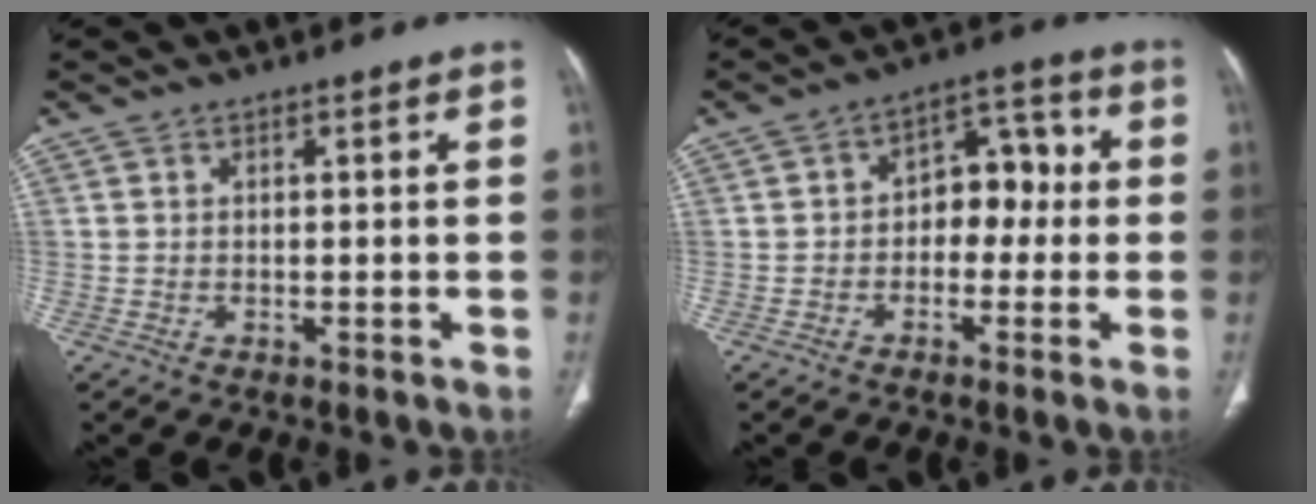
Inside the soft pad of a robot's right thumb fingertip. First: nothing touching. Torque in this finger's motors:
{"motor_torque": [-0.34, 0.41, 0.19, 0.37, 0.02]}